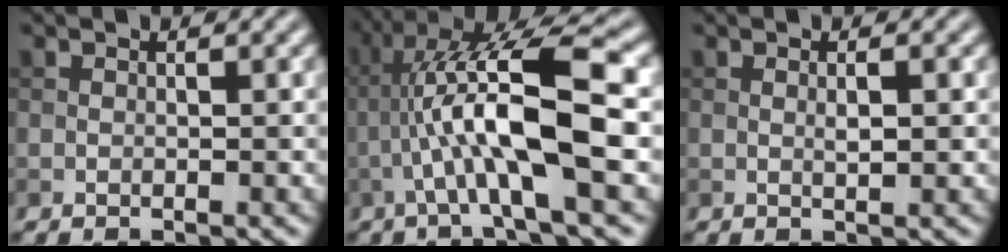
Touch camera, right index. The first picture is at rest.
{"total": 10.3, "force": [-0.8, 2.2, 10.0], "torque": [-0.183, 0.023, -0.015]}
{"total": 1.1, "force": [0.2, 0.2, 1.1], "torque": [-0.022, -0.001, 0.004]}